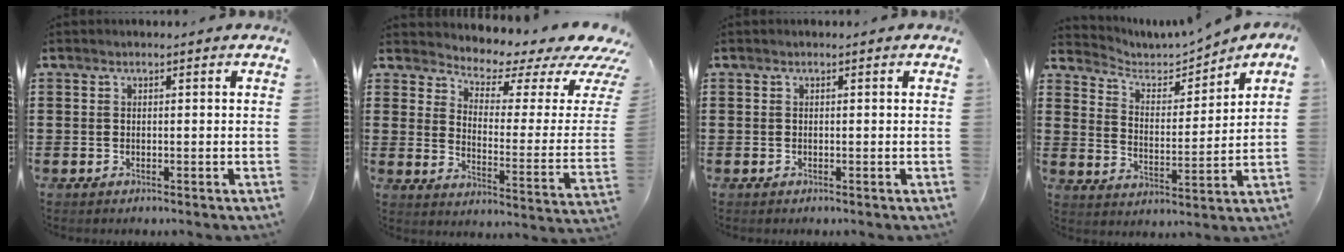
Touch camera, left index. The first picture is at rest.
{"total": 3.5, "force": [3.0, 1.2, 1.3], "torque": [-0.032, -0.035, 0.040]}
{"total": 0.0}
{"total": 3.5, "force": [3.2, 1.4, 0.7], "torque": [-0.040, -0.019, 0.047]}